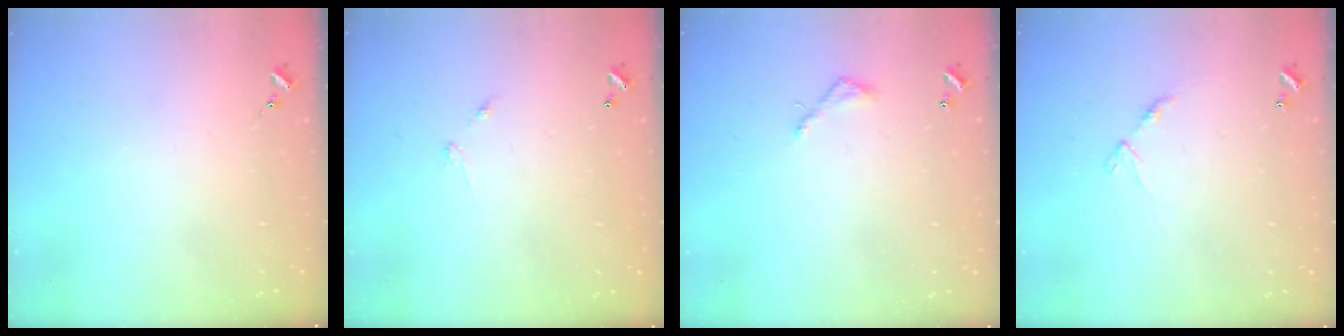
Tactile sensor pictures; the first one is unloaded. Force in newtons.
{"total": 4.5, "press": 4.5, "slide": 0.3}
{"total": 4.1, "press": 4.1, "slide": 0.3}
{"total": 6.2, "press": 6.2, "slide": 0.7}